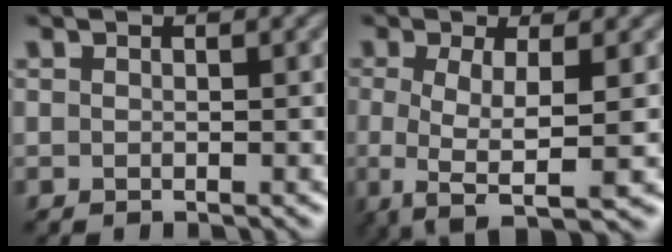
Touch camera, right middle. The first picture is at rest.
{"total": 5.5, "force": [-1.0, 1.5, 5.1], "torque": [-0.082, -0.012, -0.024]}